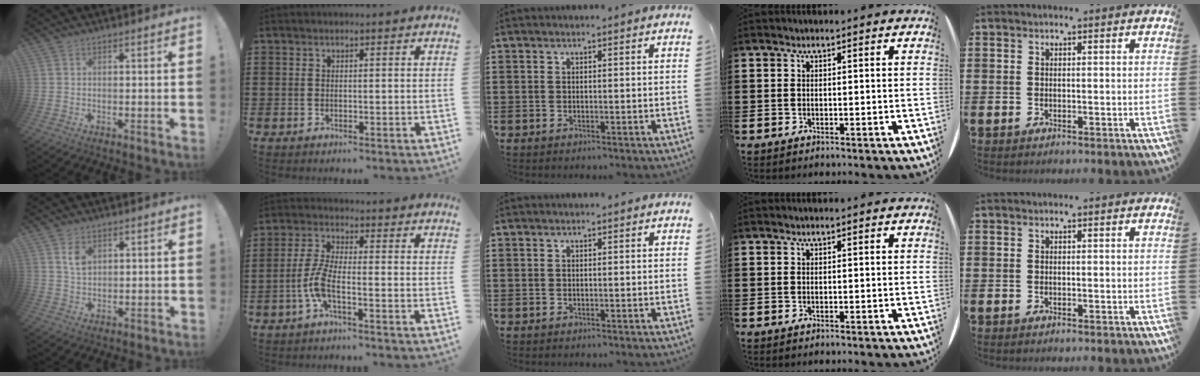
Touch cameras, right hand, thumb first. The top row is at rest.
{"thumb": {"total": 4.5, "force": [2.1, 3.0, 2.7], "torque": [-0.029, -0.011, 0.033]}, "index": {"total": 5.5, "force": [-2.4, 1.4, 4.7], "torque": [-0.122, -0.013, -0.054]}}